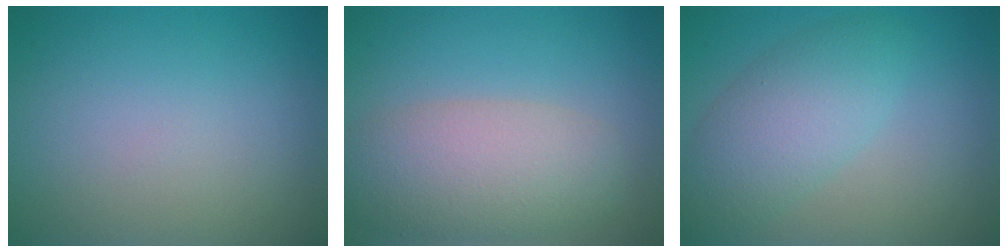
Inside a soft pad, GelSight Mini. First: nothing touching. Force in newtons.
{"total": 6.0, "press": 6.0, "slide": 0.4}
{"total": 4.8, "press": 4.8, "slide": 0.2}